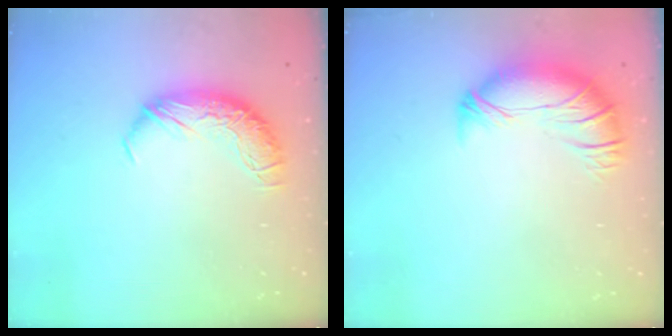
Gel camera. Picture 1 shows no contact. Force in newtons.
{"total": 3.3, "press": 2.0, "slide": 2.6}